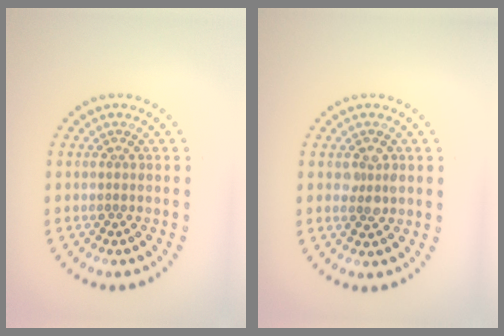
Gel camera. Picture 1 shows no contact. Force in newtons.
{"total": 1.7, "press": 1.7, "slide": 0.2}